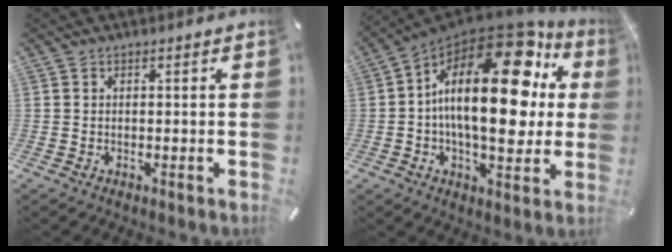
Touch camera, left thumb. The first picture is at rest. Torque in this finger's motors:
{"motor_torque": [2.49, 2.52, 1.80, -0.97, 0.94]}